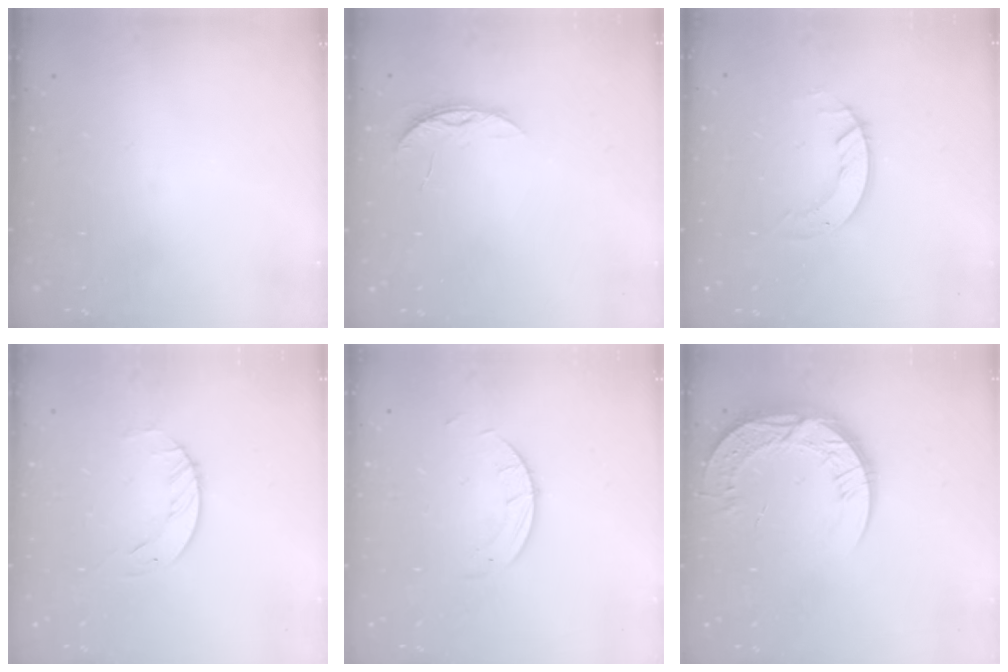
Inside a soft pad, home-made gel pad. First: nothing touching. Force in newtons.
{"total": 4.5, "press": 4.5, "slide": 0.4}
{"total": 4.5, "press": 4.5, "slide": 0.4}
{"total": 3.4, "press": 3.4, "slide": 0.4}
{"total": 1.9, "press": 1.9, "slide": 0.1}
{"total": 13.2, "press": 13.2, "slide": 1.0}